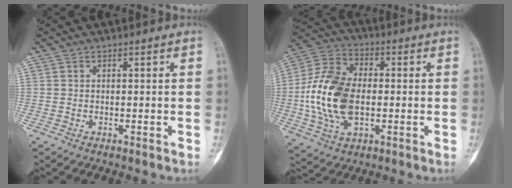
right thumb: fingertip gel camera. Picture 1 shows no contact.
{"total": 17.1, "force": [-1.3, 10.6, 13.3], "torque": [-0.263, 0.017, -0.023]}